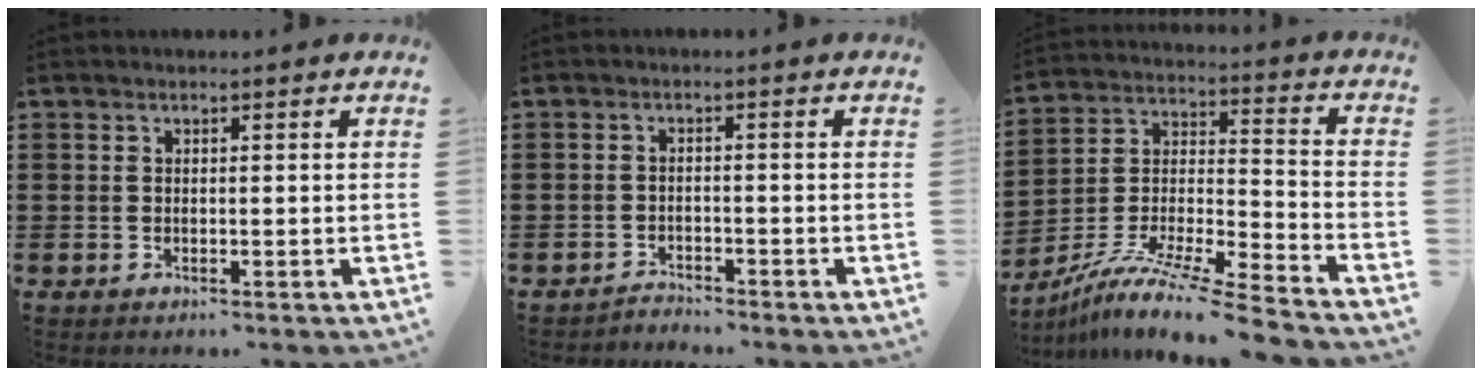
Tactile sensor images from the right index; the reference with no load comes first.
{"total": 1.8, "force": [-1.8, 0.1, -0.1], "torque": [-0.004, 0.003, -0.040]}
{"total": 11.4, "force": [-9.9, 0.0, 5.7], "torque": [-0.102, 0.007, -0.195]}